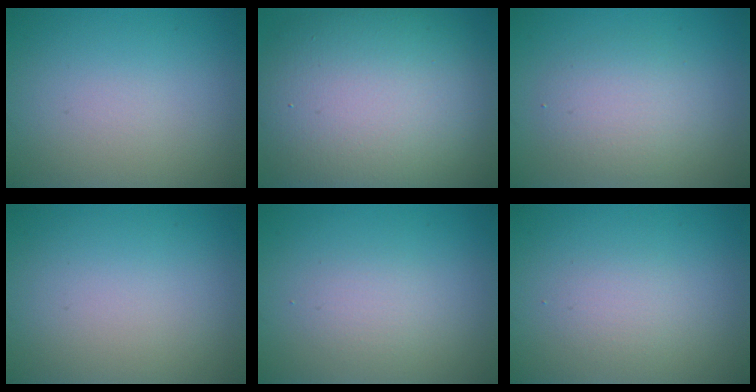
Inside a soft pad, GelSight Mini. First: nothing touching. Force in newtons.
{"total": 15.0, "press": 15.0, "slide": 0.8}
{"total": 3.2, "press": 3.1, "slide": 0.2}
{"total": 0.0}
{"total": 1.4, "press": 1.4, "slide": 0.0}
{"total": 1.4, "press": 1.4, "slide": 0.0}